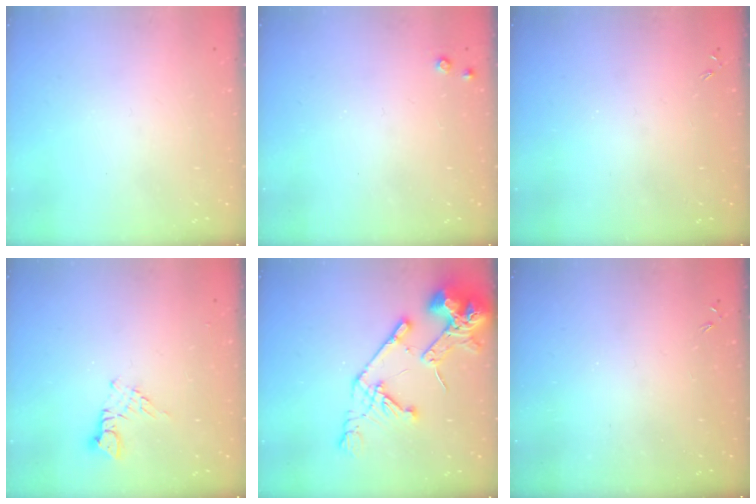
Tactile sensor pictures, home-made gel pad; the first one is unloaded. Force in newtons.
{"total": 4.0, "press": 4.0, "slide": 0.6}
{"total": 0.0}
{"total": 5.2, "press": 5.2, "slide": 0.5}
{"total": 17.6, "press": 17.5, "slide": 2.1}
{"total": 0.0}